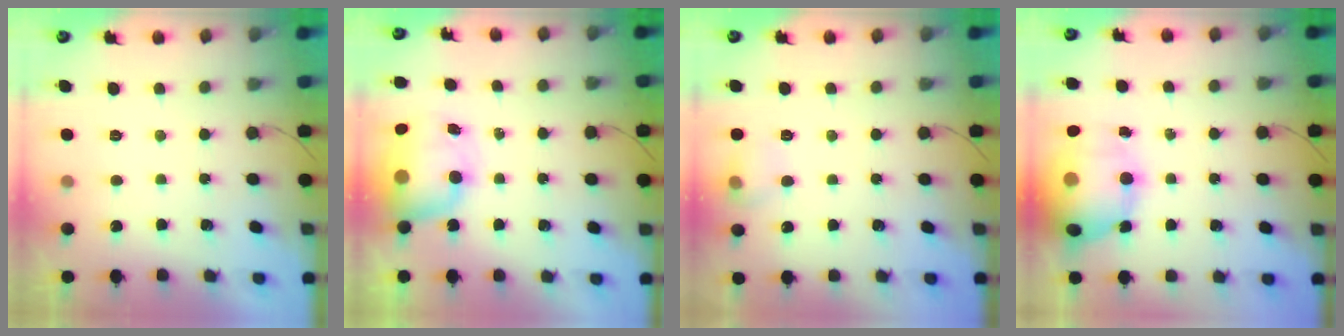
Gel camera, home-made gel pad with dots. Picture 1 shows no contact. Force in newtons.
{"total": 11.2, "press": 10.9, "slide": 2.8}
{"total": 7.2, "press": 7.1, "slide": 1.4}
{"total": 18.0, "press": 17.4, "slide": 4.4}